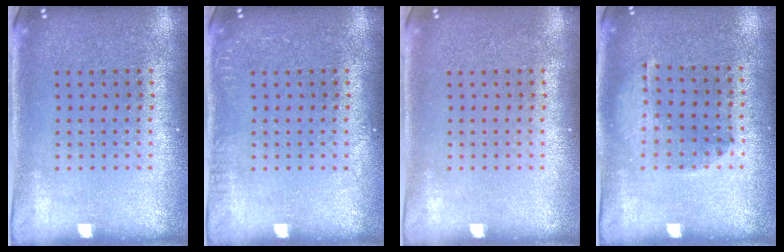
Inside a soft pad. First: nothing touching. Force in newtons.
{"total": 0.8, "press": 0.8, "slide": 0.0}
{"total": 0.0}
{"total": 1.0, "press": 1.0, "slide": 0.1}